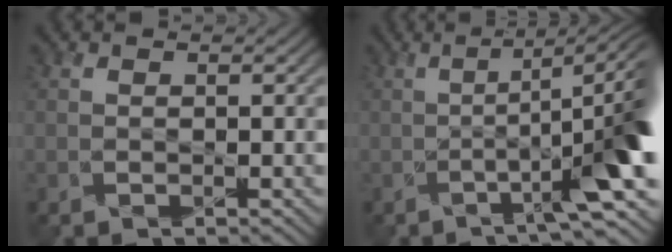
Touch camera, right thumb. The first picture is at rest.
{"total": 12.0, "force": [-2.4, 3.2, 11.4], "torque": [-0.149, -0.004, -0.034]}